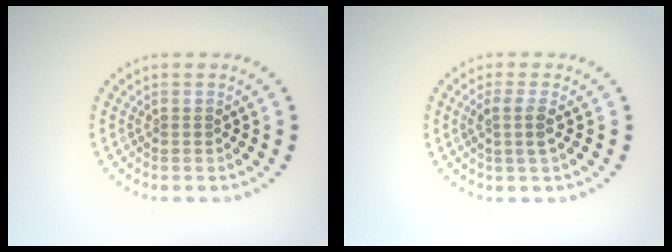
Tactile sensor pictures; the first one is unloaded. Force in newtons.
{"total": 1.9, "press": 1.5, "slide": 1.1}